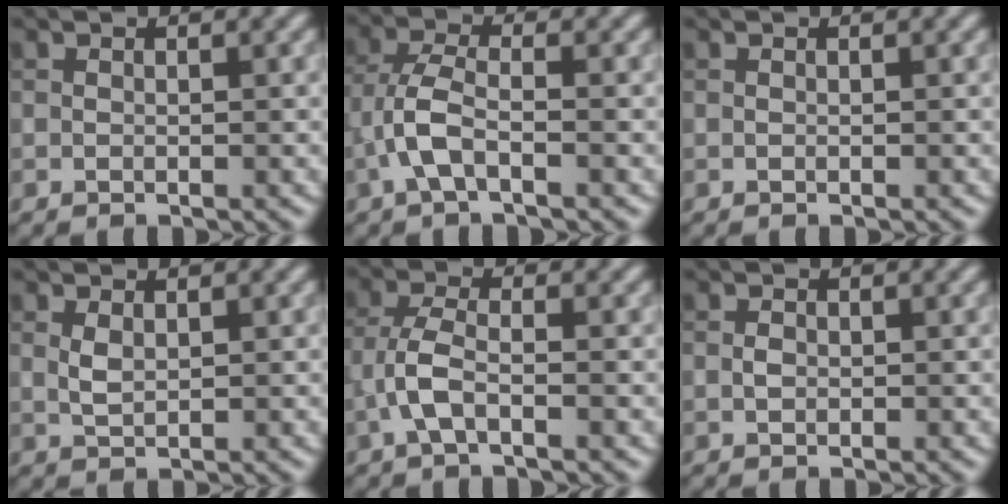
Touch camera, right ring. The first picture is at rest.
{"total": 3.5, "force": [-1.4, 1.3, 2.9], "torque": [-0.069, 0.008, -0.037]}
{"total": 0.0}
{"total": 1.3, "force": [0.5, 0.6, 1.0], "torque": [-0.027, -0.001, 0.015]}
{"total": 3.0, "force": [-1.2, 1.0, 2.5], "torque": [-0.061, 0.007, -0.034]}
{"total": 0.7, "force": [0.0, 0.5, 0.4], "torque": [-0.009, -0.002, -0.001]}